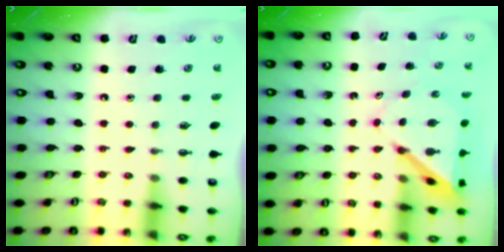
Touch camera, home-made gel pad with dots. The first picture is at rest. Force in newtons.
{"total": 6.4, "press": 6.4, "slide": 0.4}